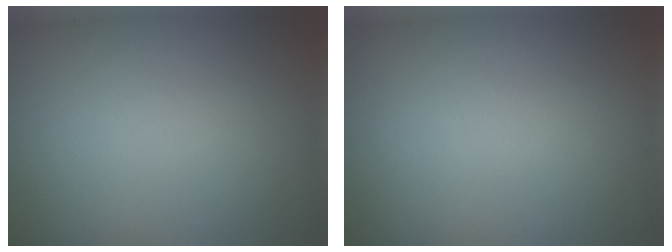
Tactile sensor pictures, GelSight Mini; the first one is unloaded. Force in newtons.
{"total": 0.0}